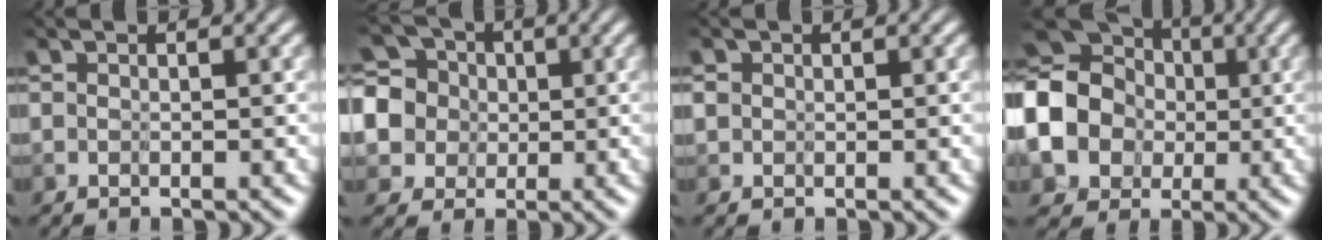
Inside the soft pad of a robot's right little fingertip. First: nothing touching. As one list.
[{"total": 6.4, "force": [1.1, 6.1, 1.8], "torque": [-0.084, 0.015, -0.002]}, {"total": 1.1, "force": [0.5, 1.0, 0.3], "torque": [-0.013, 0.007, -0.004]}, {"total": 11.3, "force": [0.0, 9.7, 5.8], "torque": [-0.150, -0.009, -0.030]}]